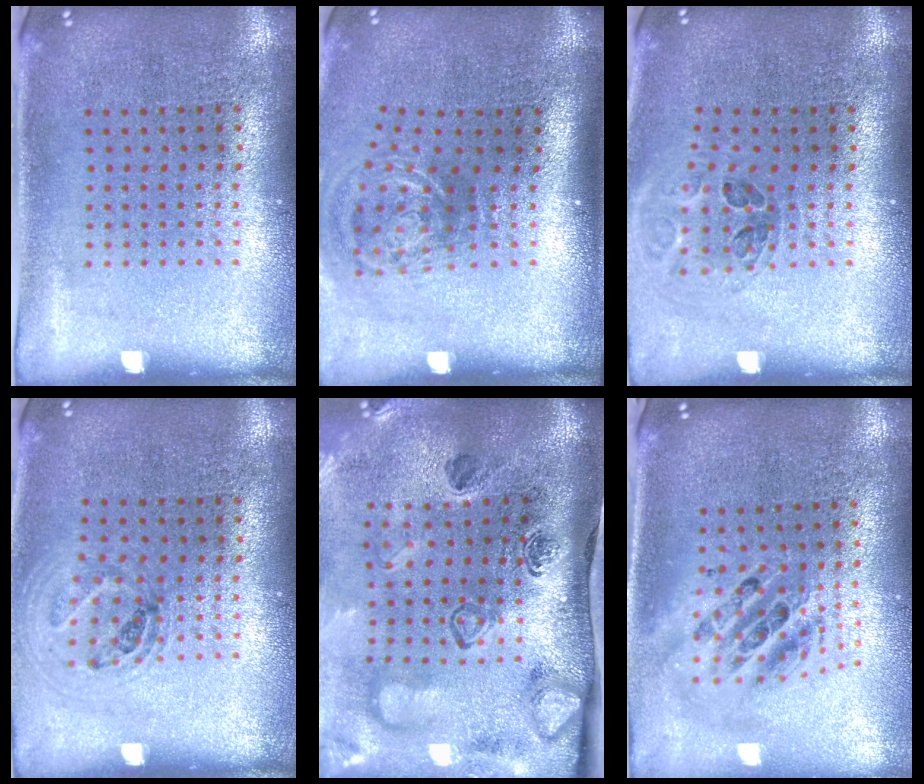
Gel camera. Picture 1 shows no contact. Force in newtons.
{"total": 2.2, "press": 1.4, "slide": 1.7}
{"total": 0.9, "press": 0.9, "slide": 0.2}
{"total": 0.9, "press": 0.9, "slide": 0.2}
{"total": 4.3, "press": 3.0, "slide": 3.1}
{"total": 2.1, "press": 1.6, "slide": 1.4}